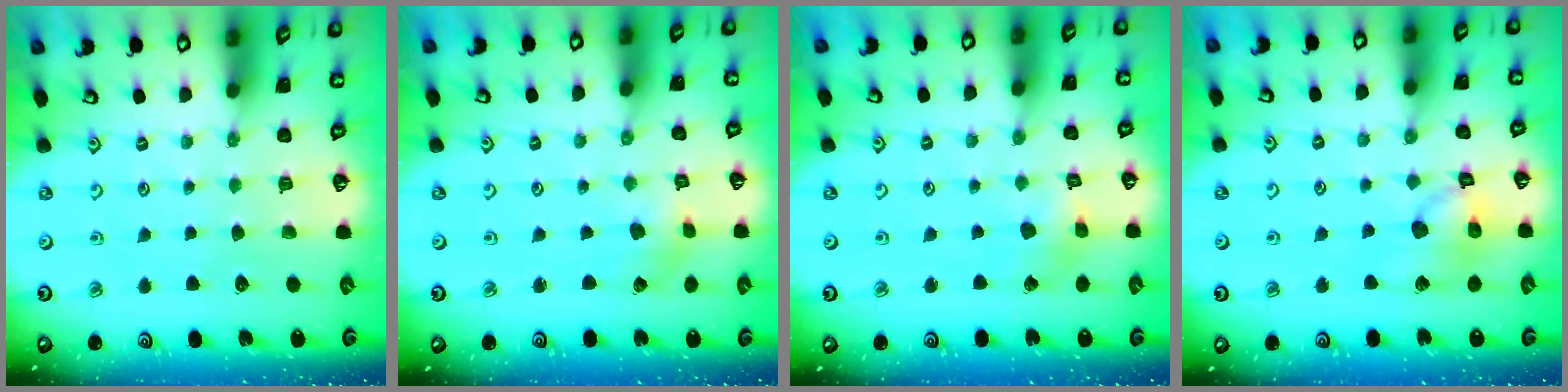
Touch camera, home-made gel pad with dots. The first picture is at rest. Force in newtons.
{"total": 0.9, "press": 0.8, "slide": 0.2}
{"total": 4.0, "press": 4.0, "slide": 0.4}
{"total": 14.1, "press": 14.0, "slide": 1.8}